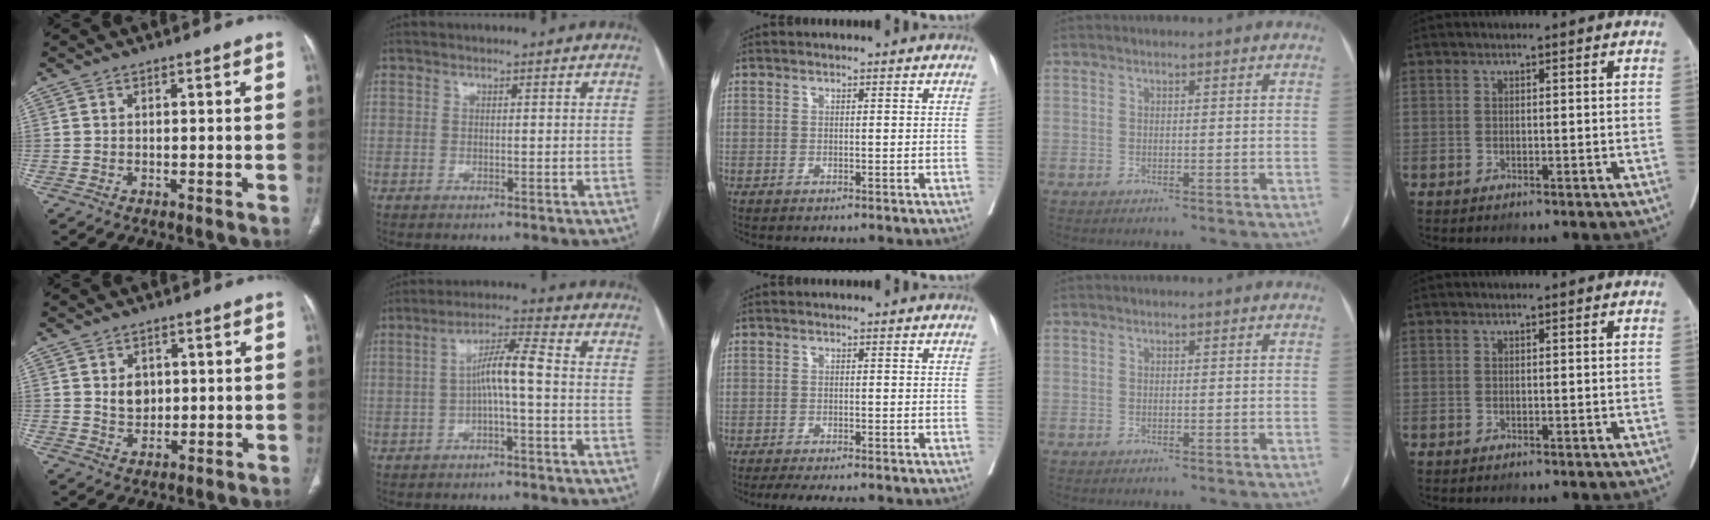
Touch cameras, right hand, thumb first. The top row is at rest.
{"thumb": {"total": 4.3, "force": [0.9, 3.3, 2.5], "torque": [-0.023, -0.008, 0.022]}, "index": {"total": 6.4, "force": [-0.6, 0.5, 6.3], "torque": [-0.109, 0.023, -0.011]}, "middle": {"total": 7.1, "force": [-6.1, 1.3, 3.3], "torque": [-0.039, -0.011, -0.088]}}